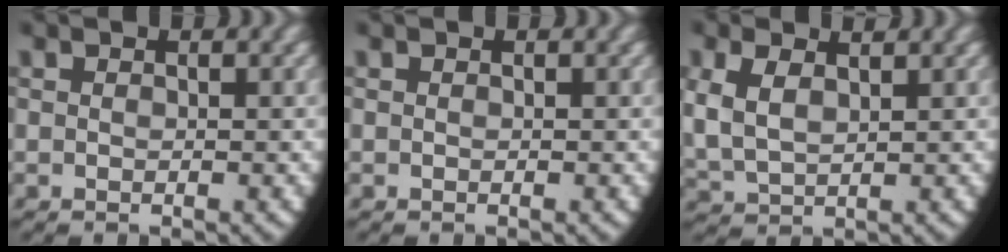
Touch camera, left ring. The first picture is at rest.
{"total": 0.0}
{"total": 4.6, "force": [1.0, 3.7, 2.5], "torque": [-0.081, -0.010, 0.029]}